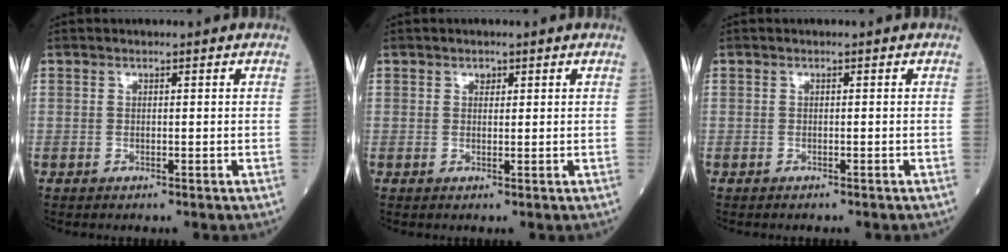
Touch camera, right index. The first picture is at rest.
{"total": 0.9, "force": [0.5, 0.7, 0.4], "torque": [-0.003, -0.003, 0.007]}
{"total": 0.7, "force": [-0.7, 0.1, 0.2], "torque": [-0.005, -0.001, -0.010]}